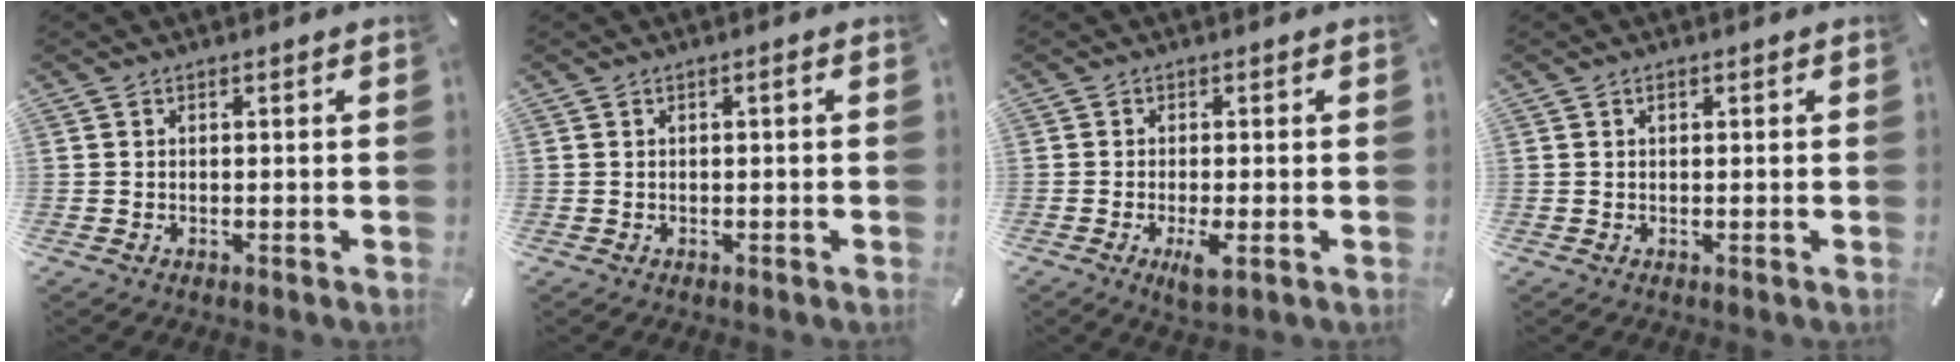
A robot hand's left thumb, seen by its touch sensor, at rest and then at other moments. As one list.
[{"total": 0.7, "force": [-0.2, 0.1, 0.7], "torque": [-0.012, 0.001, -0.003]}, {"total": 4.7, "force": [-1.4, 1.3, 4.3], "torque": [-0.079, -0.008, -0.022]}, {"total": 0.7, "force": [0.3, 0.4, 0.5], "torque": [-0.010, 0.004, 0.006]}]